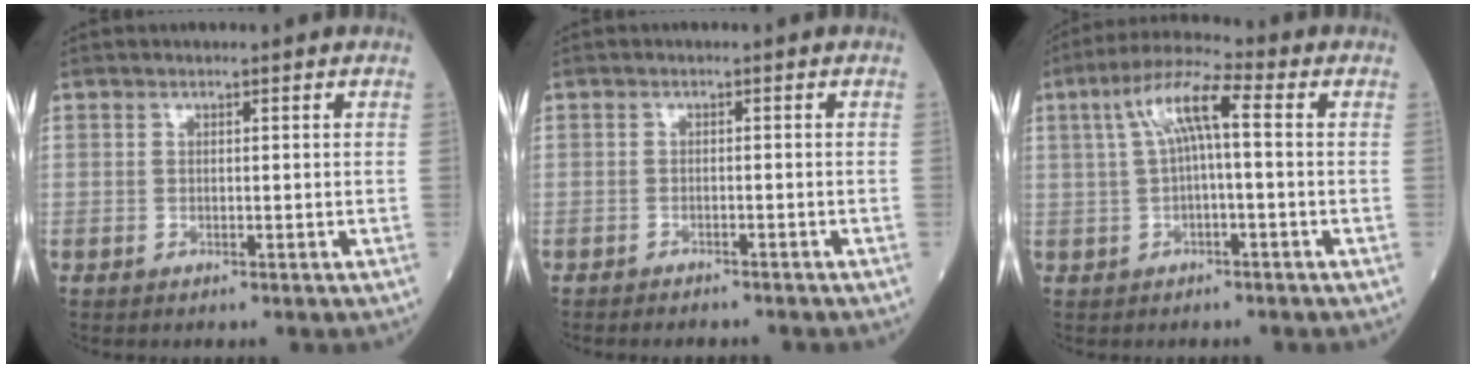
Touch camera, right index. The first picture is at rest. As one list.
[{"total": 3.7, "force": [-3.5, 0.8, 1.1], "torque": [-0.012, -0.002, -0.044]}, {"total": 7.9, "force": [1.3, 1.2, 7.7], "torque": [-0.146, 0.035, 0.022]}]